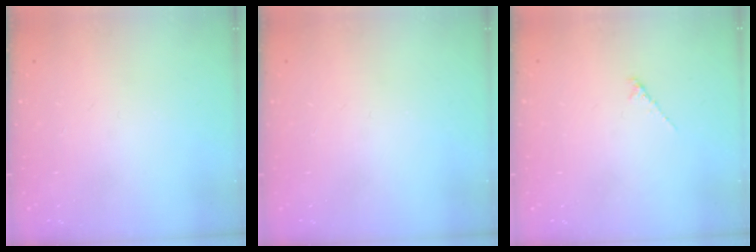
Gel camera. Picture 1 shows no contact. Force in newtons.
{"total": 0.0}
{"total": 1.2, "press": 1.1, "slide": 0.4}